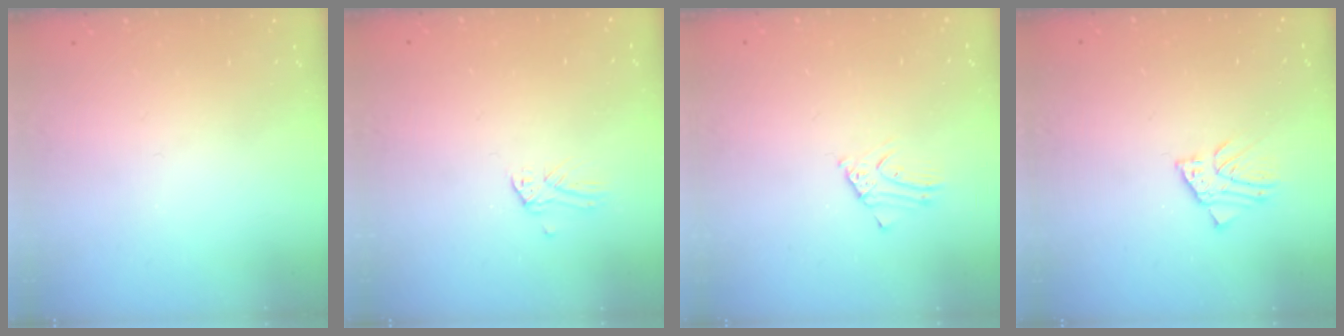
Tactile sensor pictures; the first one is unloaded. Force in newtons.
{"total": 0.0}
{"total": 2.3, "press": 2.3, "slide": 0.1}
{"total": 3.2, "press": 3.2, "slide": 0.2}